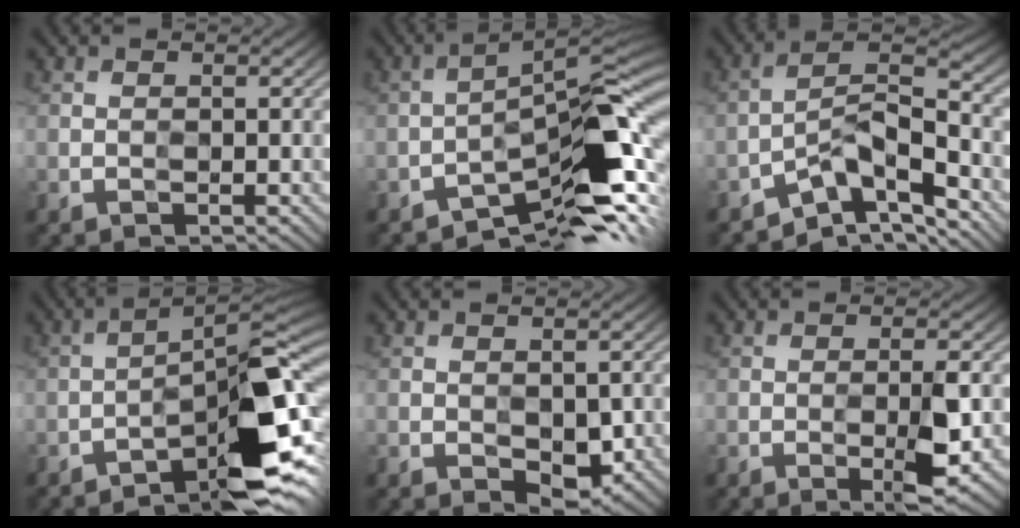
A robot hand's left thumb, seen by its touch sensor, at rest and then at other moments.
{"total": 8.9, "force": [-6.3, 1.9, 5.9], "torque": [-0.075, 0.015, -0.108]}
{"total": 6.6, "force": [-5.5, 1.6, 3.2], "torque": [-0.047, 0.013, -0.106]}
{"total": 10.0, "force": [-6.3, 1.4, 7.7], "torque": [-0.106, 0.018, -0.099]}
{"total": 2.7, "force": [-0.7, 1.8, 1.8], "torque": [-0.029, -0.002, -0.007]}
{"total": 3.5, "force": [-1.2, 0.3, 3.3], "torque": [-0.053, 0.004, -0.015]}